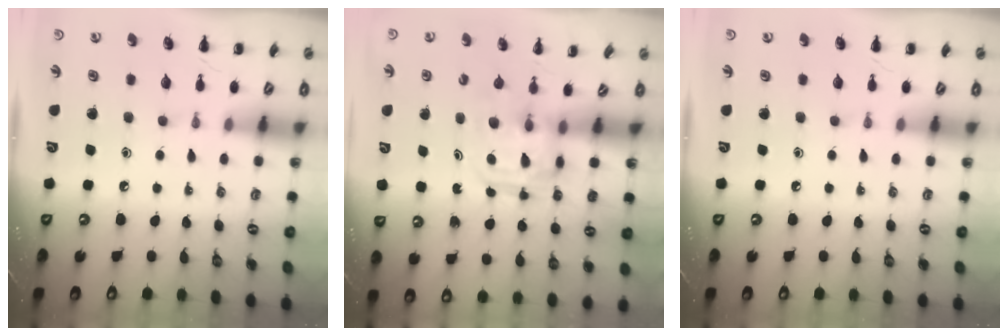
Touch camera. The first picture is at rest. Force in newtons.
{"total": 3.2, "press": 3.2, "slide": 0.2}
{"total": 0.0}